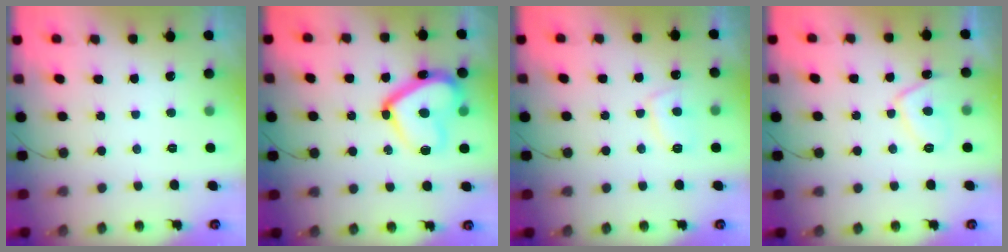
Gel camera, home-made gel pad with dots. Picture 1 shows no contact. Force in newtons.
{"total": 17.0, "press": 16.9, "slide": 1.5}
{"total": 5.4, "press": 5.4, "slide": 0.9}
{"total": 6.8, "press": 6.7, "slide": 1.4}